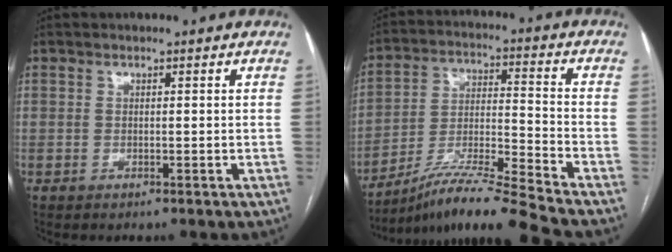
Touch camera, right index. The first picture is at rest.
{"total": 14.5, "force": [-12.9, -2.8, 6.1], "torque": [-0.110, 0.000, -0.231]}